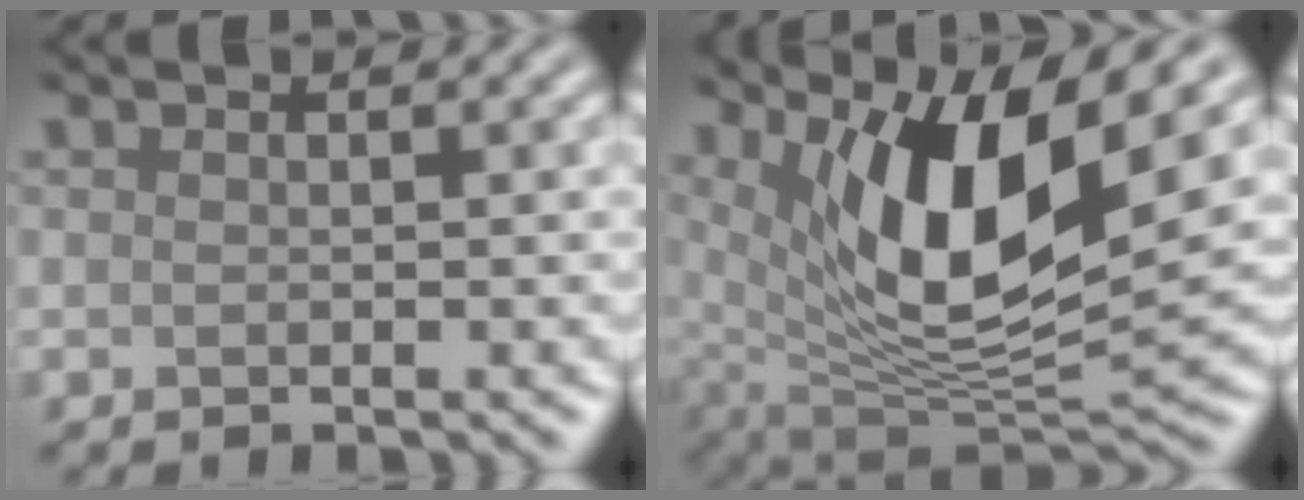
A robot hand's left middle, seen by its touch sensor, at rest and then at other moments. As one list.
[{"total": 10.7, "force": [4.4, 3.3, 9.2], "torque": [-0.155, -0.016, 0.088]}]